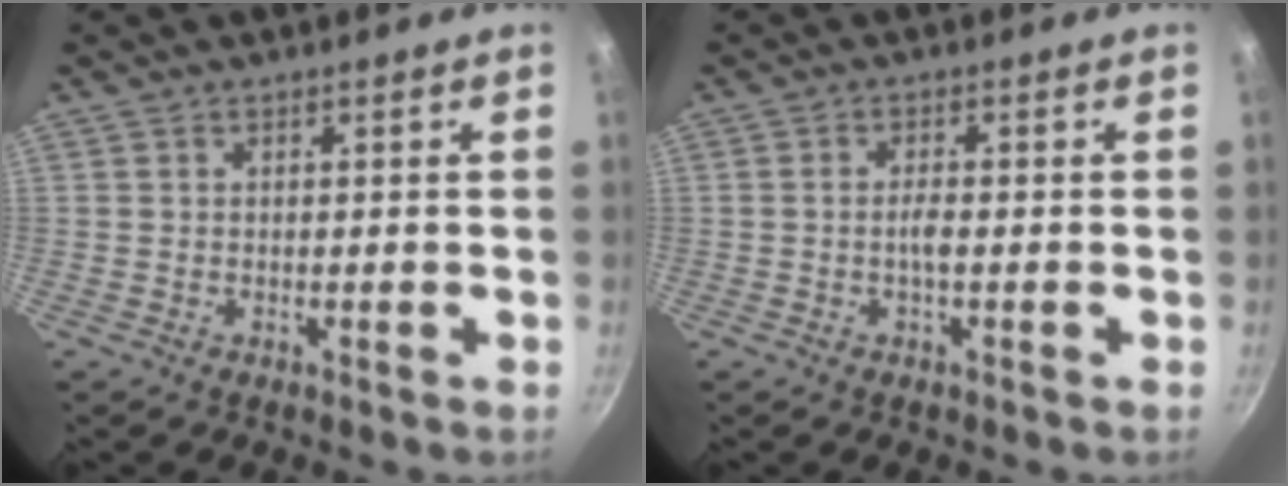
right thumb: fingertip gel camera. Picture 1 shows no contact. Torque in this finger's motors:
{"motor_torque": [0.05, -0.06, 0.36, 0.38, -0.01]}